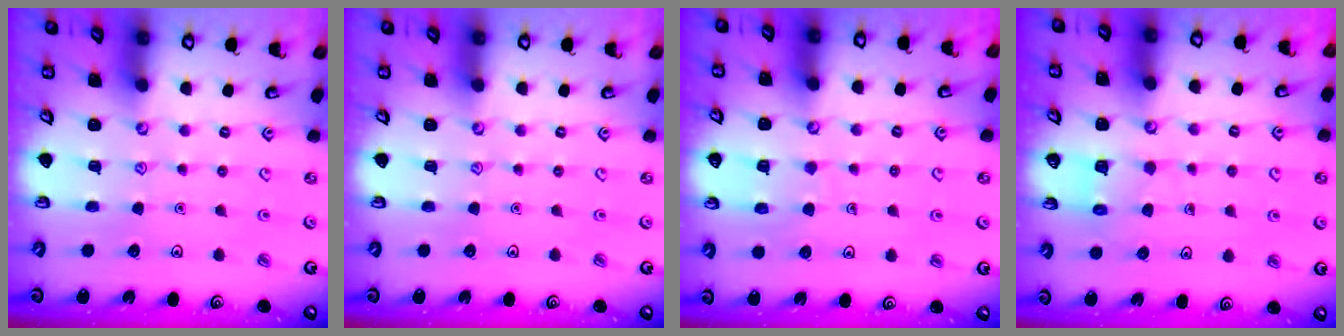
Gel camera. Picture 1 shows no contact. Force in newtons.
{"total": 0.0}
{"total": 6.7, "press": 6.7, "slide": 0.4}
{"total": 5.1, "press": 5.1, "slide": 0.5}